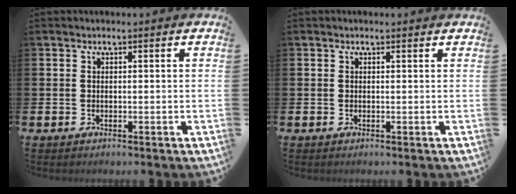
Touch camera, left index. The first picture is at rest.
{"total": 0.0}